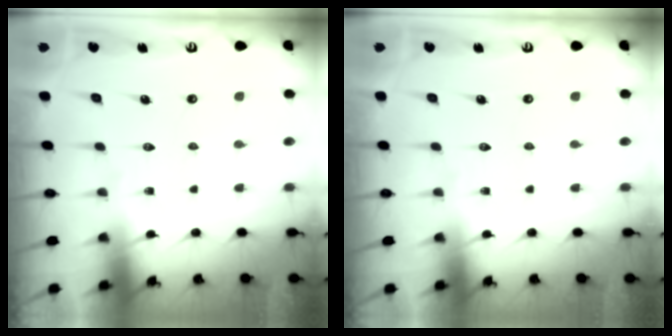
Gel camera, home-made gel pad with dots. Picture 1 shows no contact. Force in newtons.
{"total": 0.0}